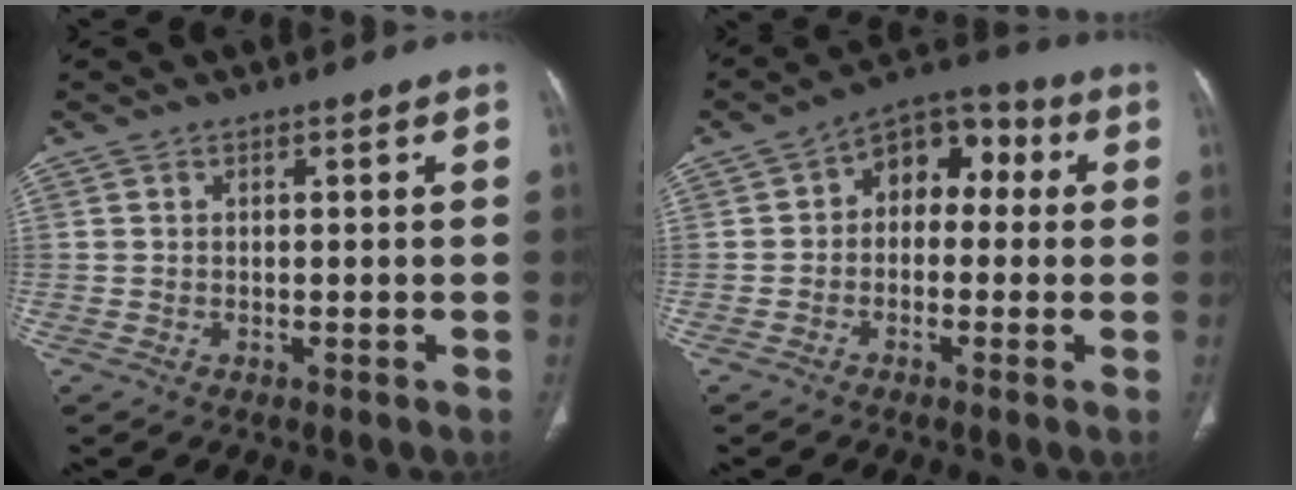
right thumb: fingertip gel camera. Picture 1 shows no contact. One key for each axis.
{"total": 9.5, "fx": 1.0, "fy": 6.6, "fz": 6.8, "tx": -0.056, "ty": 0.037, "tz": -0.001}